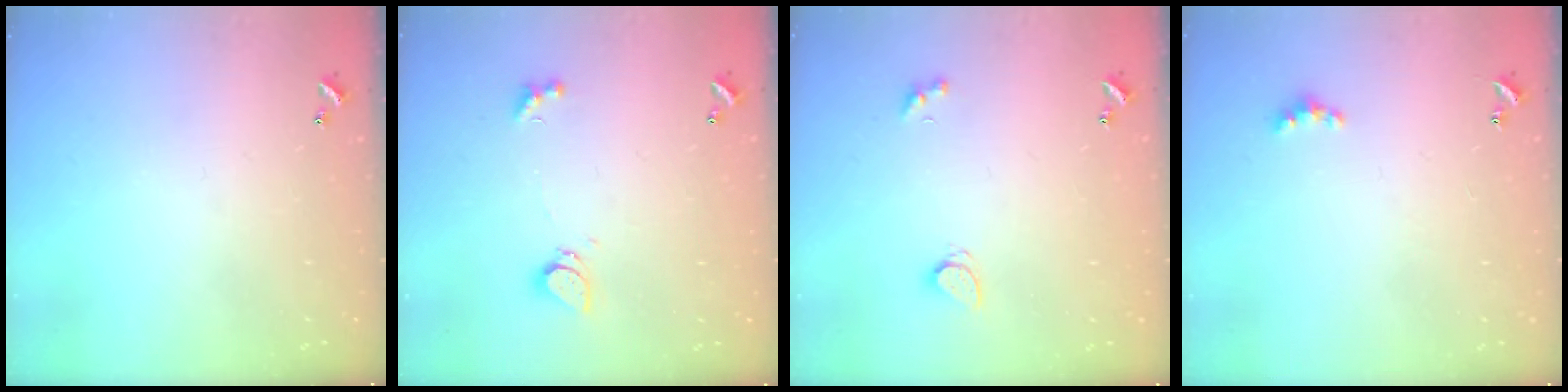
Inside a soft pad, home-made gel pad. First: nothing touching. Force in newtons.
{"total": 1.0, "press": 0.9, "slide": 0.4}
{"total": 2.1, "press": 2.0, "slide": 0.4}
{"total": 4.1, "press": 4.1, "slide": 0.4}